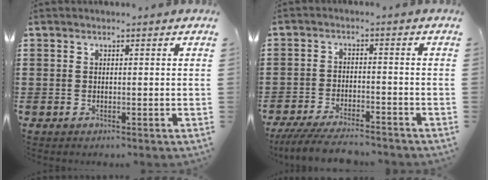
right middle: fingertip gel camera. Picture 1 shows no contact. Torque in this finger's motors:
{"motor_torque": [0.65, -0.34, 0.27, 0.10]}